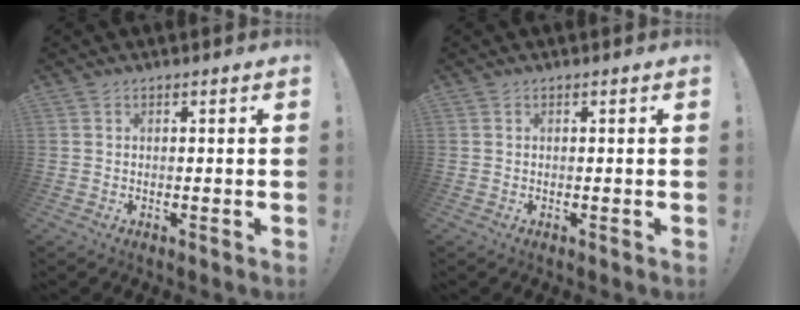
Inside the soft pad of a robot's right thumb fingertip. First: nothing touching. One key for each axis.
{"total": 0.0}